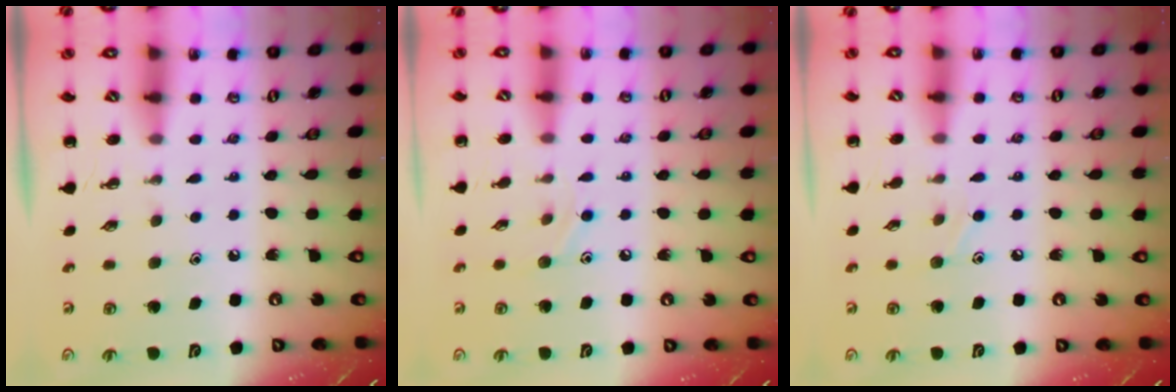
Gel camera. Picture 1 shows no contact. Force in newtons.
{"total": 6.1, "press": 5.8, "slide": 1.8}
{"total": 5.1, "press": 4.8, "slide": 1.6}